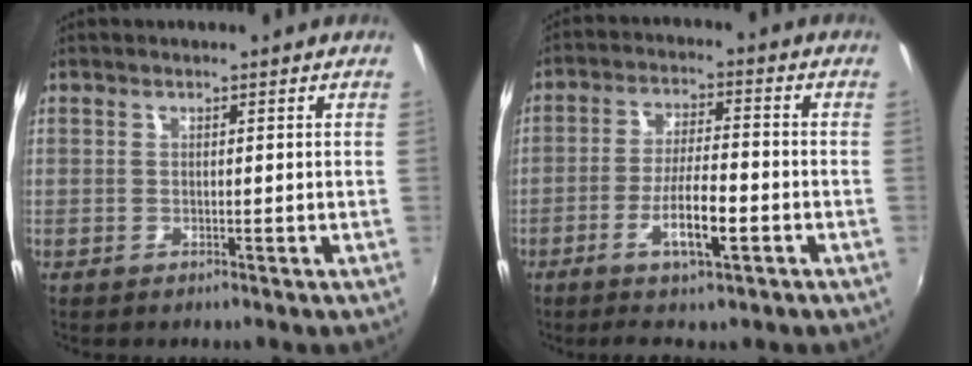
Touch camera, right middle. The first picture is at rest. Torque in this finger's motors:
{"motor_torque": [1.07, -1.07, 0.40, 0.17]}